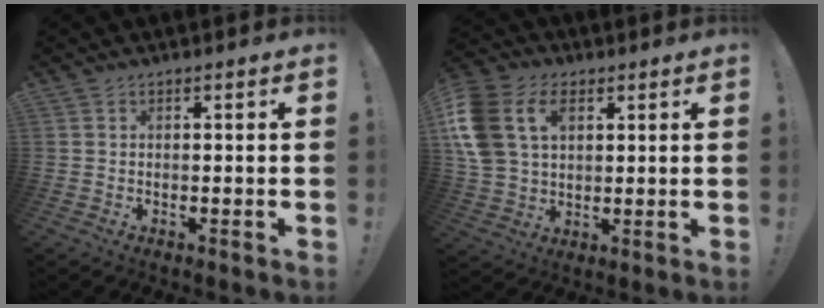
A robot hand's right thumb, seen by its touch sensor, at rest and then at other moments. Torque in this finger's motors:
{"motor_torque": [0.67, 2.77, 1.52, 0.18, 0.23]}